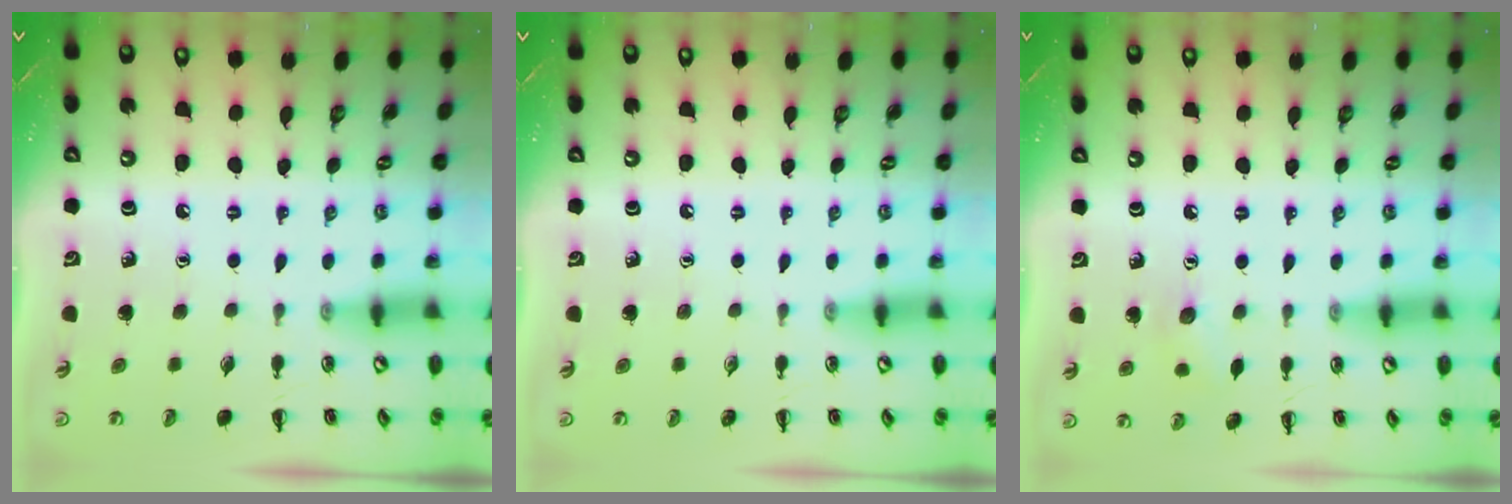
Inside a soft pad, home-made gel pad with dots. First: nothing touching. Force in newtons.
{"total": 0.0}
{"total": 5.8, "press": 5.6, "slide": 1.5}